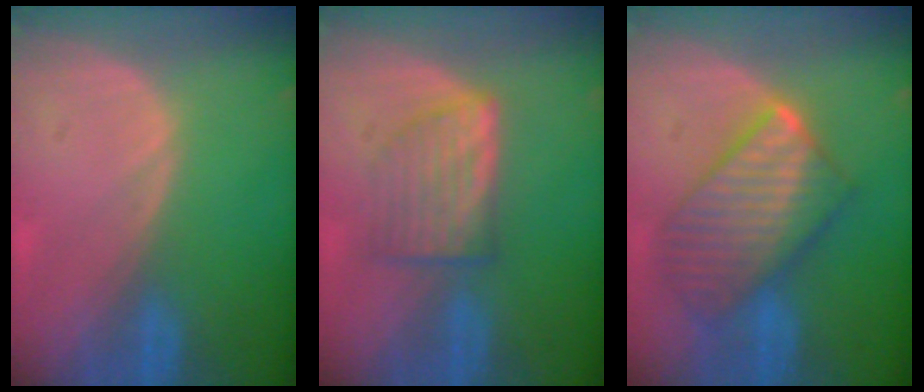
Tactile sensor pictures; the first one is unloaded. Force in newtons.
{"total": 5.7, "press": 5.6, "slide": 1.2}
{"total": 10.1, "press": 10.1, "slide": 0.7}